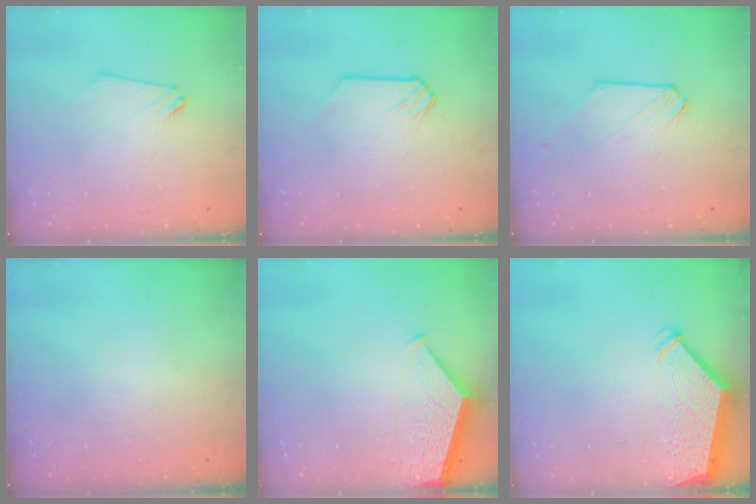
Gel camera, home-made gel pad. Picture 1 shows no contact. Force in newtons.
{"total": 0.6, "press": 0.6, "slide": 0.1}
{"total": 0.6, "press": 0.6, "slide": 0.1}
{"total": 0.0}
{"total": 1.9, "press": 1.9, "slide": 0.2}
{"total": 5.3, "press": 5.3, "slide": 0.6}